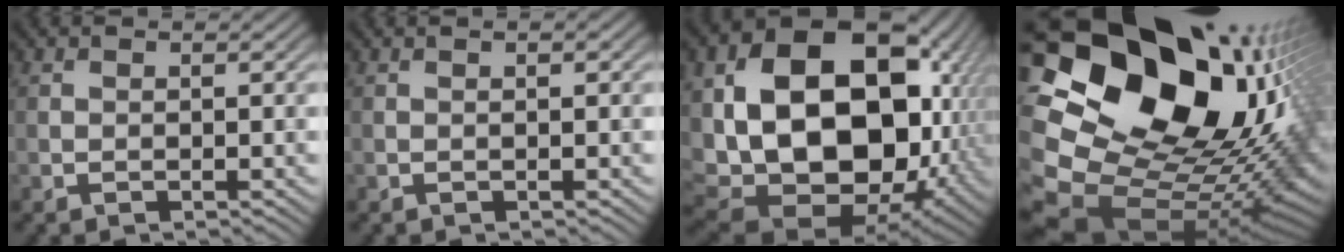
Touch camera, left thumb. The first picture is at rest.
{"total": 0.8, "force": [0.2, 0.0, 0.8], "torque": [-0.017, 0.003, 0.000]}
{"total": 21.4, "force": [1.0, 15.1, 15.1], "torque": [-0.310, -0.043, 0.066]}
{"total": 22.1, "force": [4.5, 16.4, 14.1], "torque": [-0.304, -0.002, 0.089]}